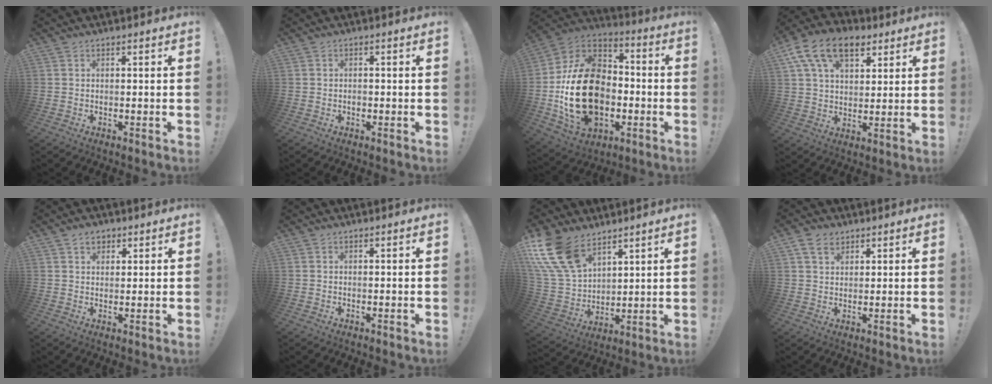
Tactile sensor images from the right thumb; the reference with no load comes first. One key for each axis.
{"total": 0.9, "fx": -0.5, "fy": 0.6, "fz": 0.4, "tx": 0.000, "ty": 0.000, "tz": -0.011}
{"total": 26.2, "fx": -4.5, "fy": 18.3, "fz": 18.2, "tx": -0.341, "ty": 0.035, "tz": -0.055}
{"total": 15.5, "fx": 7.7, "fy": 9.6, "fz": 9.5, "tx": -0.162, "ty": -0.021, "tz": 0.143}
{"total": 3.8, "fx": 2.2, "fy": 2.6, "fz": 1.6, "tx": -0.016, "ty": -0.005, "tz": 0.038}
{"total": 0.0}
{"total": 18.1, "fx": 11.2, "fy": 10.3, "fz": 9.8, "tx": -0.217, "ty": -0.065, "tz": 0.214}
{"total": 5.6, "fx": 3.3, "fy": 3.7, "fz": 2.6, "tx": -0.045, "ty": -0.007, "tz": 0.062}